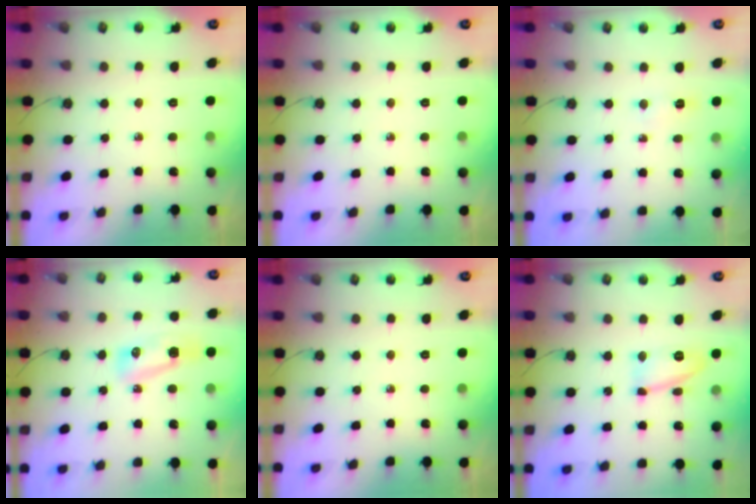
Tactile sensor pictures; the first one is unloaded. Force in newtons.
{"total": 0.0}
{"total": 2.6, "press": 2.6, "slide": 0.3}
{"total": 7.7, "press": 7.6, "slide": 1.1}
{"total": 0.0}
{"total": 11.2, "press": 11.1, "slide": 0.9}